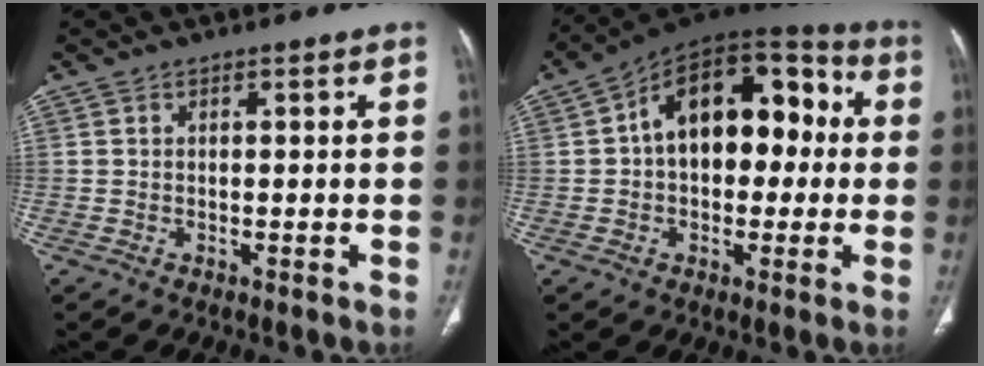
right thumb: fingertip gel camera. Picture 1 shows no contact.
{"total": 18.9, "force": [1.9, 11.8, 14.6], "torque": [-0.178, 0.051, 0.021]}